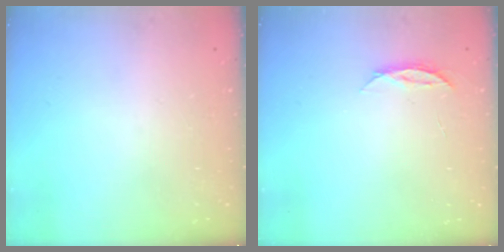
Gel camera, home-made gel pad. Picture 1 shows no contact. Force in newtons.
{"total": 4.0, "press": 3.9, "slide": 0.4}